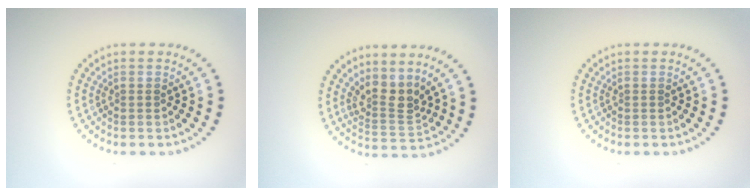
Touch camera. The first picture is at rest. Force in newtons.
{"total": 2.9, "press": 2.2, "slide": 2.0}
{"total": 0.0}